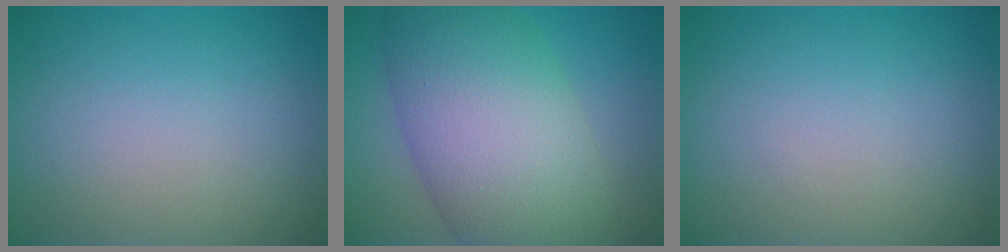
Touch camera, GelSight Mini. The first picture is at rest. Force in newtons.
{"total": 12.5, "press": 12.5, "slide": 0.2}
{"total": 0.0}